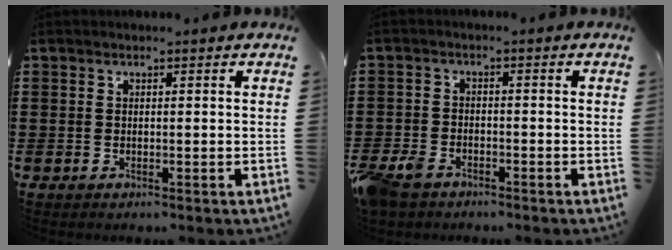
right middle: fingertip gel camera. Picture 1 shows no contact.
{"total": 3.7, "force": [-3.2, 1.6, 1.1], "torque": [-0.048, -0.004, -0.072]}